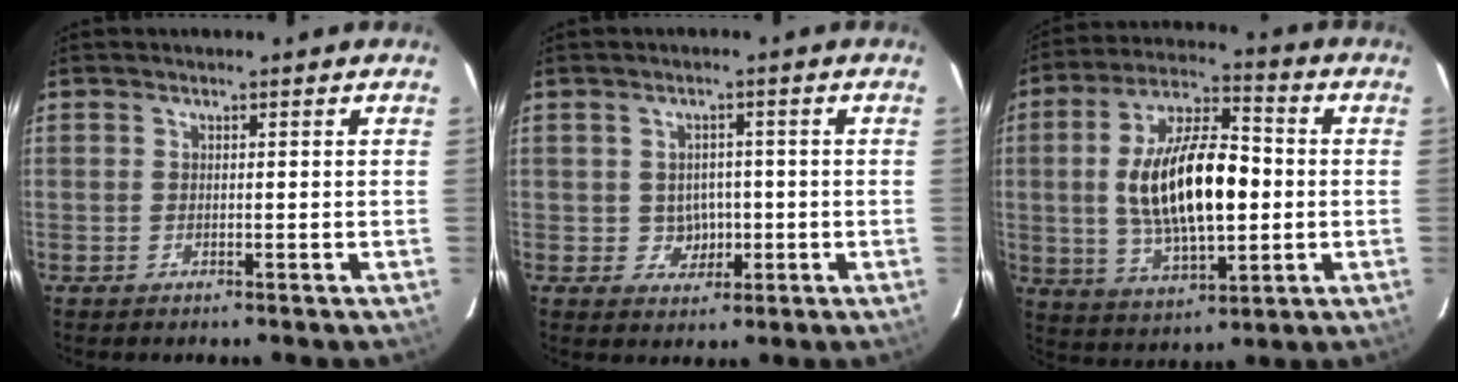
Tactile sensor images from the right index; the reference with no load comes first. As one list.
[{"total": 3.9, "force": [-0.4, 3.7, 1.0], "torque": [-0.020, 0.011, 0.007]}, {"total": 18.6, "force": [-0.1, 8.1, 16.8], "torque": [-0.309, 0.009, 0.006]}]